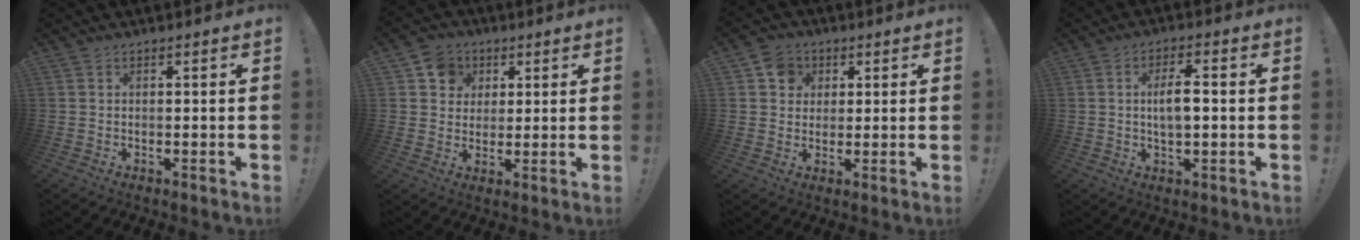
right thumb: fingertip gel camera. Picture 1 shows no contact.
{"total": 8.2, "force": [3.1, 7.3, 1.9], "torque": [-0.025, -0.019, 0.062]}
{"total": 7.1, "force": [2.3, 6.4, 2.0], "torque": [-0.027, -0.006, 0.046]}
{"total": 6.1, "force": [0.1, 2.4, 5.6], "torque": [-0.098, 0.003, -0.003]}